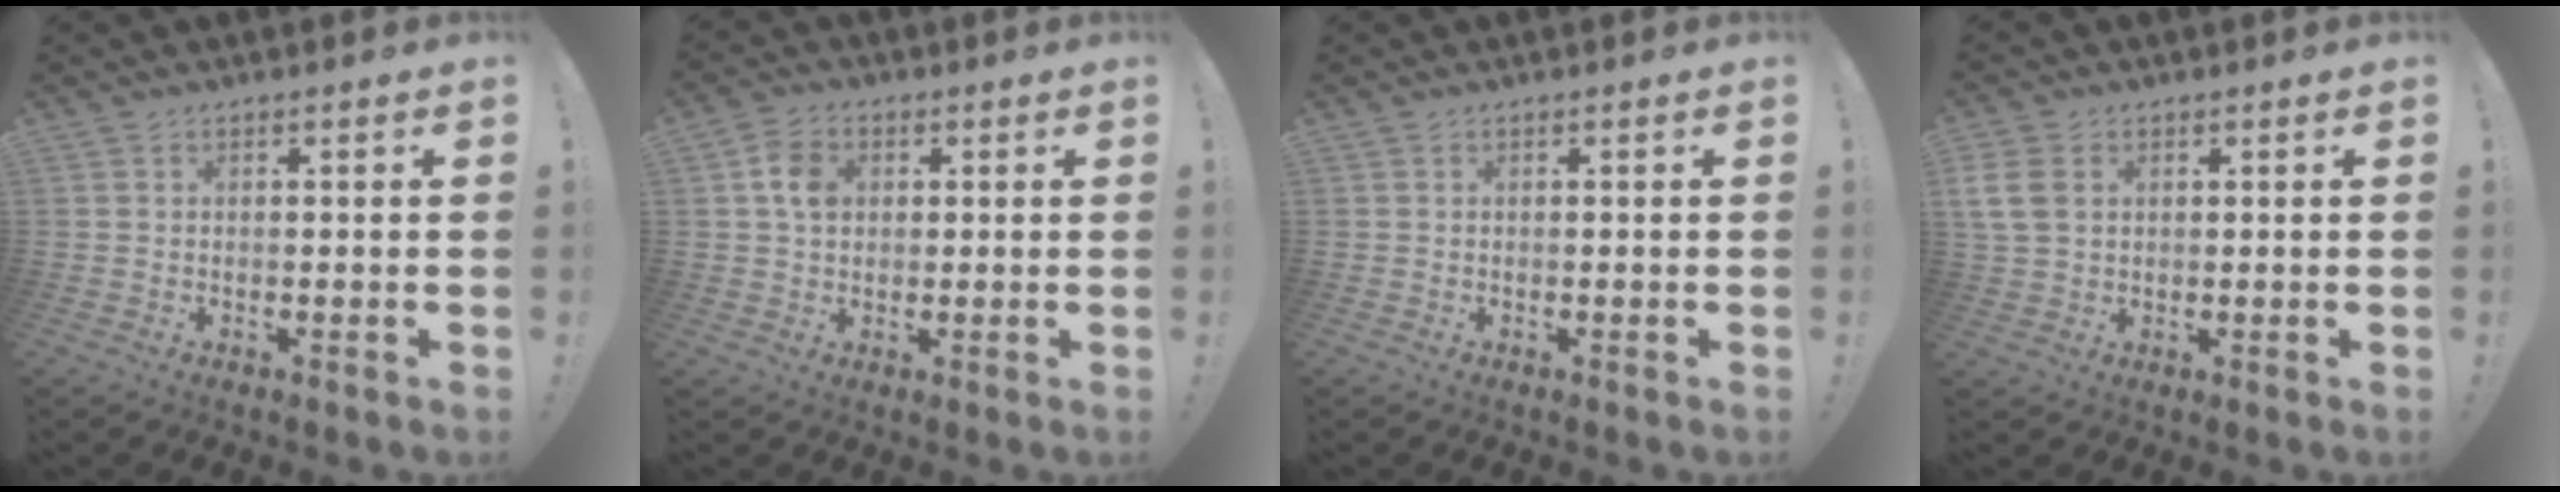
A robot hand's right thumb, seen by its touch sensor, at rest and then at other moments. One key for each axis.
{"total": 7.0, "fx": 1.4, "fy": 5.5, "fz": 4.1, "tx": -0.055, "ty": 0.007, "tz": 0.027}
{"total": 0.0}
{"total": 7.9, "fx": 2.1, "fy": 5.8, "fz": 4.9, "tx": -0.097, "ty": -0.001, "tz": 0.044}